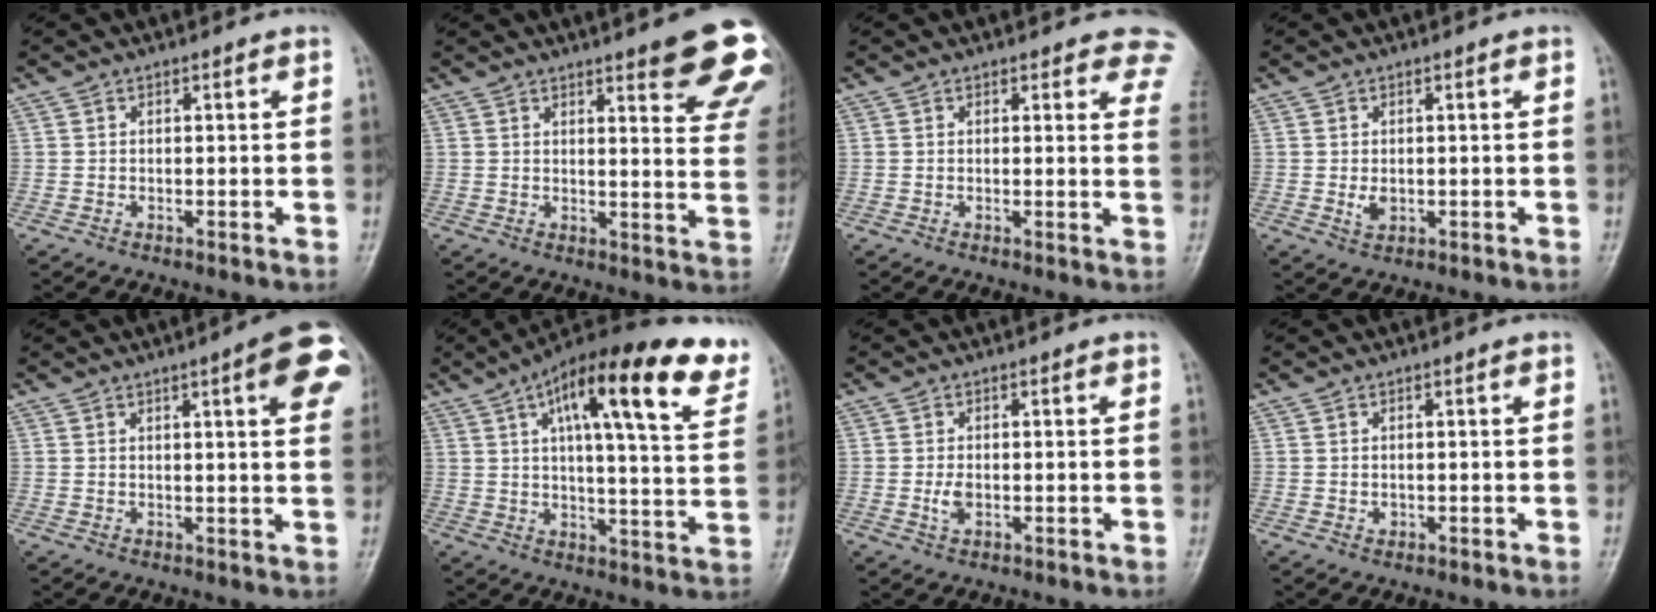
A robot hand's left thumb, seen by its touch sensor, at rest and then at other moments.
{"total": 15.8, "force": [9.7, 3.7, 11.8], "torque": [-0.115, -0.046, 0.104]}
{"total": 6.3, "force": [4.7, 2.5, 3.3], "torque": [-0.002, -0.019, 0.032]}
{"total": 2.1, "force": [-0.2, 1.5, 1.4], "torque": [-0.017, -0.003, 0.000]}
{"total": 10.8, "force": [4.2, 1.9, 9.7], "torque": [-0.101, -0.005, 0.042]}
{"total": 23.9, "force": [12.5, 6.6, 19.2], "torque": [-0.262, -0.014, 0.172]}
{"total": 2.2, "force": [-0.5, 1.4, 1.7], "torque": [-0.031, 0.002, -0.008]}
{"total": 0.8, "force": [-0.2, 0.7, 0.2], "torque": [0.000, 0.003, 0.000]}